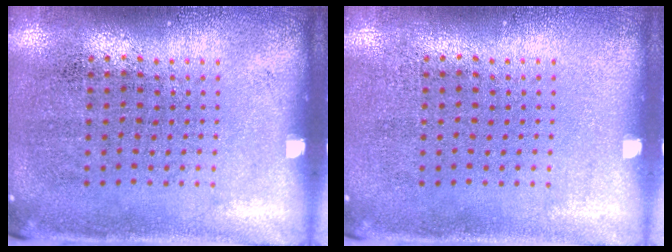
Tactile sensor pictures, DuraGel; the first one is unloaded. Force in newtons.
{"total": 0.0}